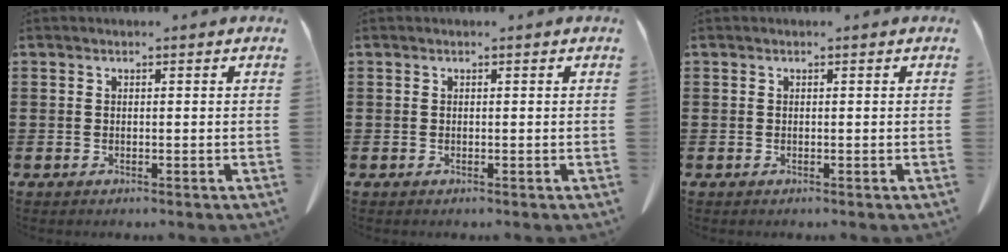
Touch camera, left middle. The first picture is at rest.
{"total": 0.0}
{"total": 0.0}